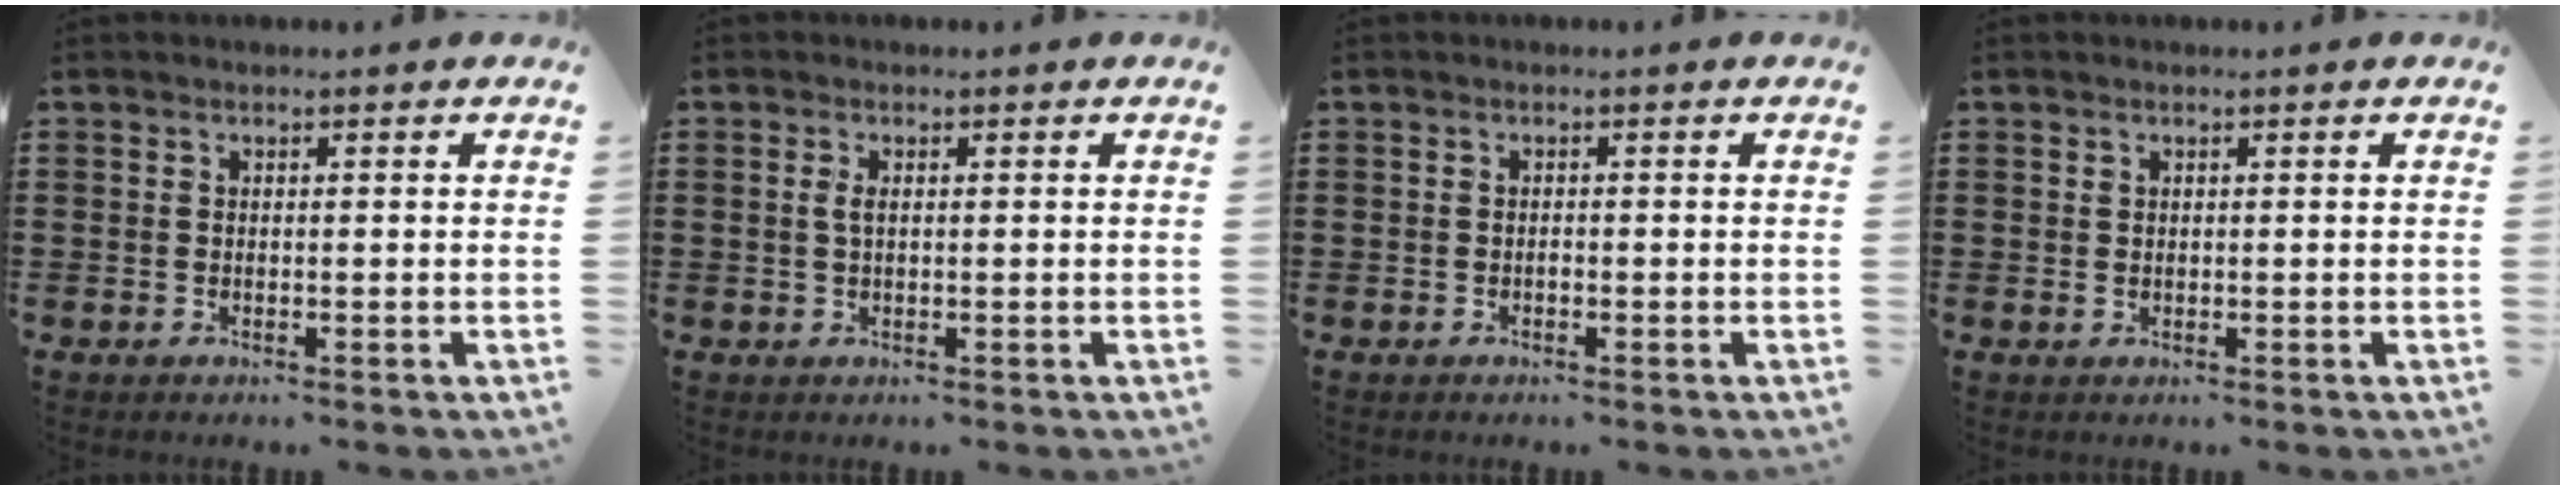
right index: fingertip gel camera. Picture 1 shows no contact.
{"total": 1.5, "force": [0.2, 0.6, 1.4], "torque": [-0.029, 0.004, 0.001]}
{"total": 0.6, "force": [-0.3, 0.2, 0.4], "torque": [-0.011, -0.003, -0.005]}
{"total": 0.5, "force": [0.2, 0.3, 0.4], "torque": [-0.010, -0.001, 0.005]}